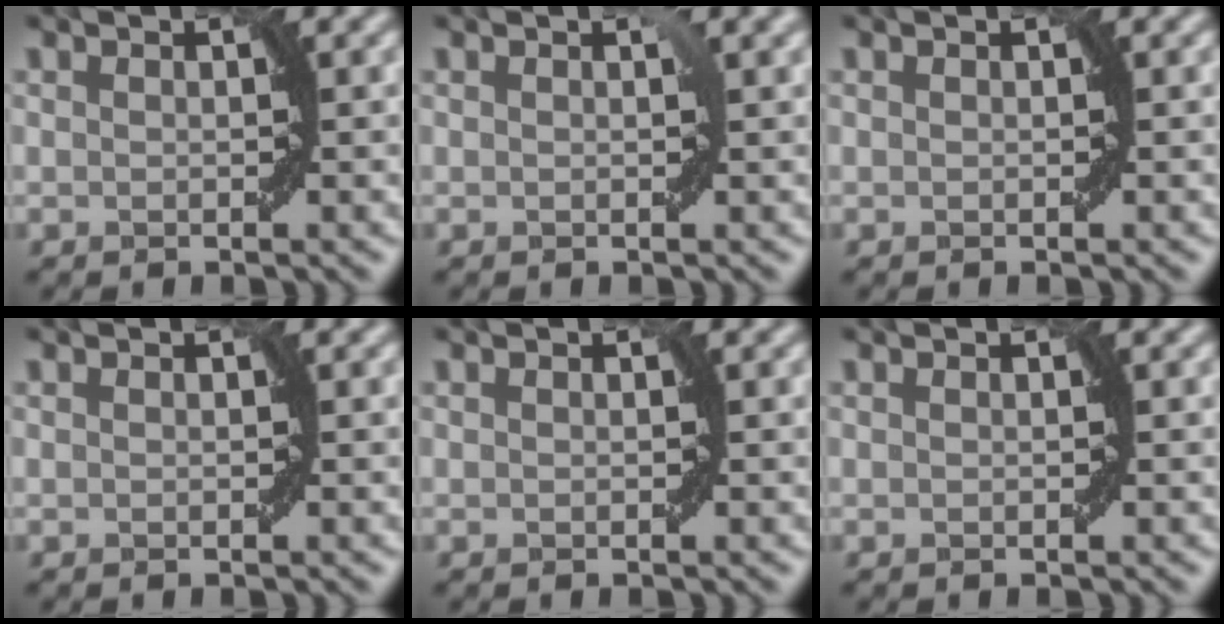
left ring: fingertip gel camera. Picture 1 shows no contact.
{"total": 1.0, "force": [0.5, 0.0, 0.9], "torque": [-0.010, 0.003, 0.008]}
{"total": 0.0}
{"total": 0.0}
{"total": 0.0}
{"total": 0.0}